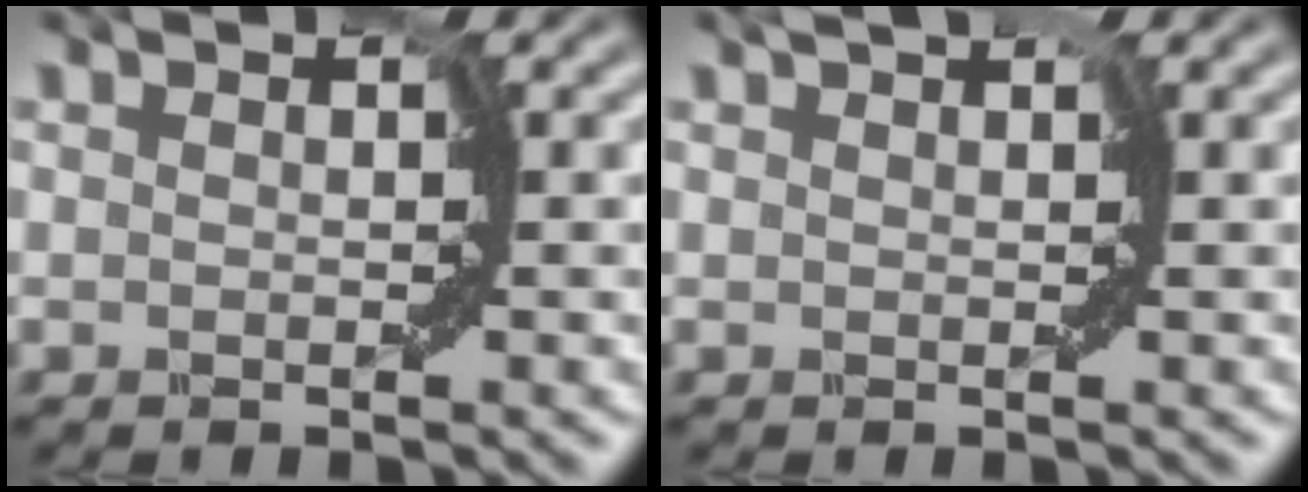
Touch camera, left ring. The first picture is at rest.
{"total": 1.7, "force": [1.1, 0.8, 1.0], "torque": [-0.011, 0.011, 0.001]}